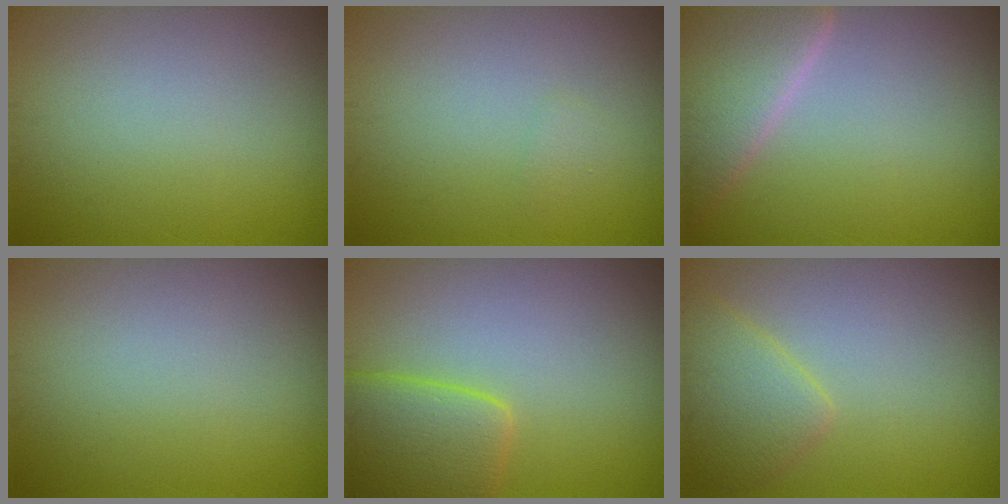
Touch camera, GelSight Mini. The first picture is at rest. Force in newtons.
{"total": 0.5, "press": 0.5, "slide": 0.0}
{"total": 6.3, "press": 6.3, "slide": 0.5}
{"total": 0.0}
{"total": 4.8, "press": 4.8, "slide": 0.4}
{"total": 3.0, "press": 3.0, "slide": 0.2}